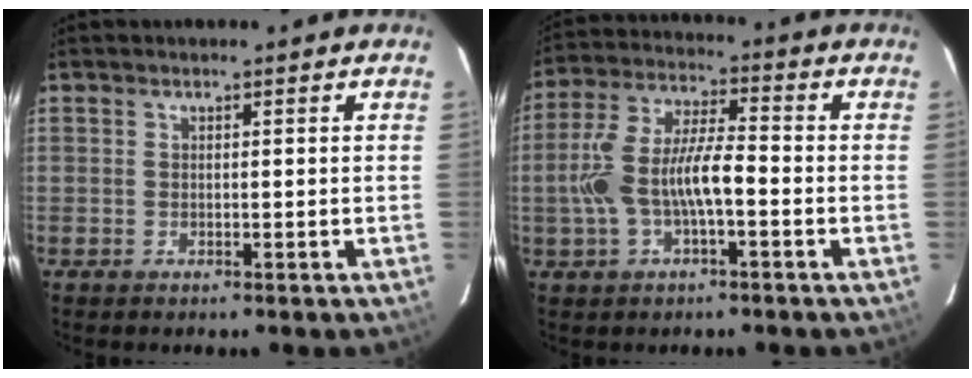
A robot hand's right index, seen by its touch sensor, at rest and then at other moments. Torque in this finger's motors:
{"motor_torque": [0.51, -0.16, 0.49, 0.20]}